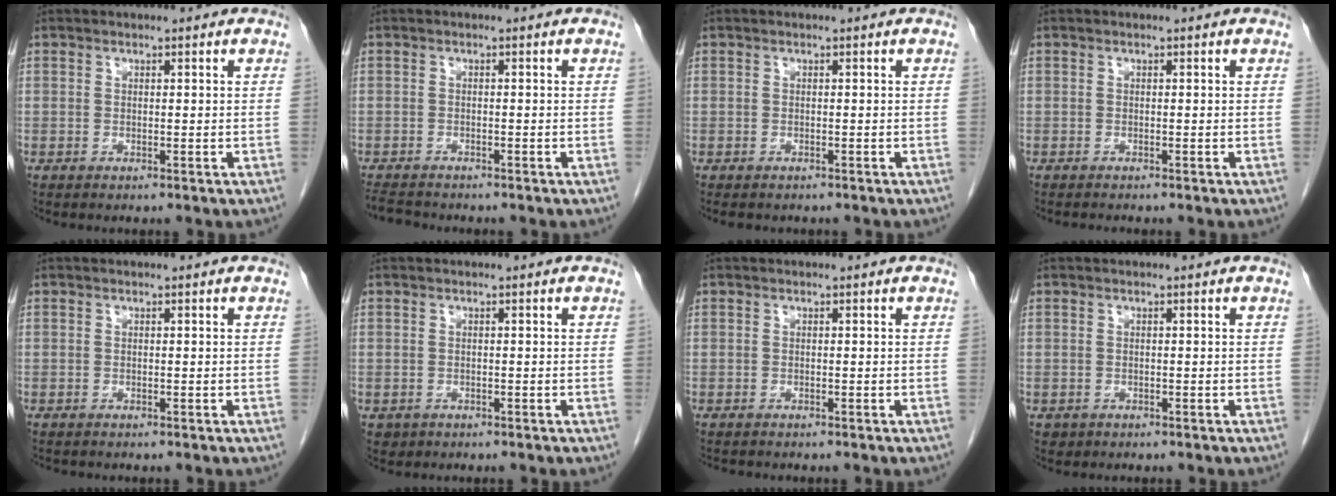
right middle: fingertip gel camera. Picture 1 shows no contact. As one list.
[{"total": 3.9, "force": [-3.7, 0.8, 0.9], "torque": [-0.019, -0.014, -0.061]}, {"total": 3.4, "force": [-2.8, 1.4, 1.2], "torque": [-0.014, -0.005, -0.033]}, {"total": 1.0, "force": [-1.0, -0.1, 0.3], "torque": [-0.010, -0.004, -0.014]}, {"total": 0.7, "force": [-0.6, 0.2, 0.2], "torque": [-0.008, 0.000, -0.009]}, {"total": 1.1, "force": [-0.5, 1.0, 0.2], "torque": [-0.008, 0.004, 0.001]}, {"total": 1.5, "force": [-1.4, 0.5, 0.5], "torque": [-0.013, -0.004, -0.016]}, {"total": 0.8, "force": [-0.3, 0.7, 0.1], "torque": [-0.008, 0.003, 0.001]}]